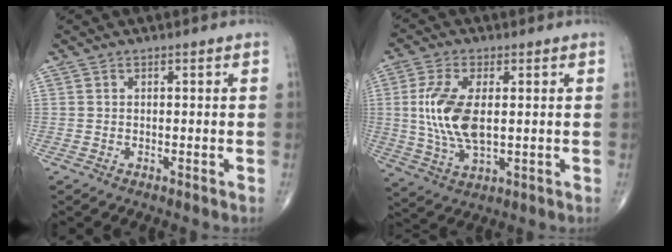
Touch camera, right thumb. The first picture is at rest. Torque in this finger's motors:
{"motor_torque": [-0.76, 1.28, 0.83, 0.49, 0.11]}